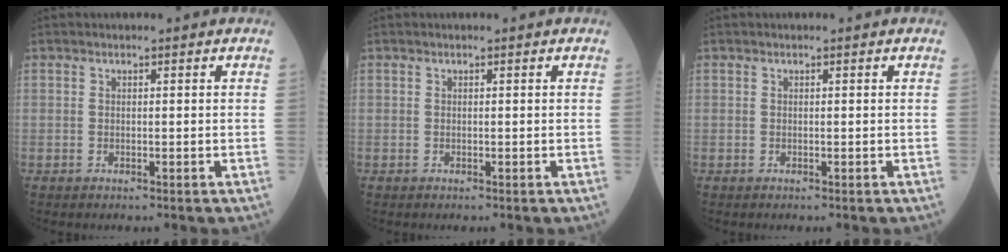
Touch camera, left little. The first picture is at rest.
{"total": 0.0}
{"total": 0.0}